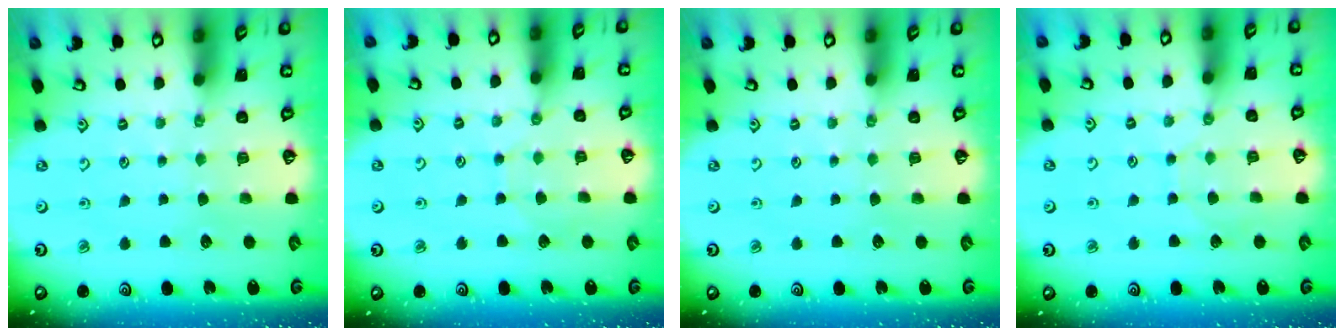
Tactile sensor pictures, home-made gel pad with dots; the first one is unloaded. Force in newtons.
{"total": 2.6, "press": 2.6, "slide": 0.3}
{"total": 0.0}
{"total": 2.8, "press": 2.8, "slide": 0.3}